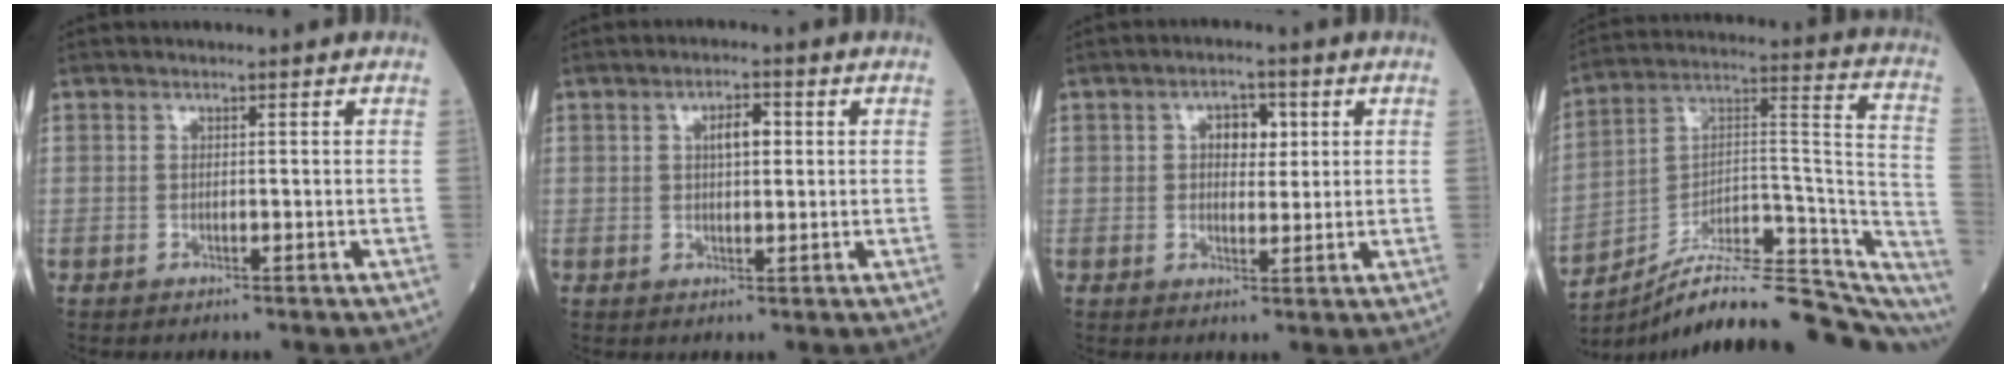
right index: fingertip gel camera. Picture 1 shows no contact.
{"total": 3.6, "force": [0.9, 1.4, 3.1], "torque": [-0.052, 0.006, 0.013]}
{"total": 4.3, "force": [1.2, 2.5, 3.3], "torque": [-0.048, 0.010, 0.019]}
{"total": 26.9, "force": [-23.5, 3.6, 12.4], "torque": [-0.119, 0.039, -0.344]}